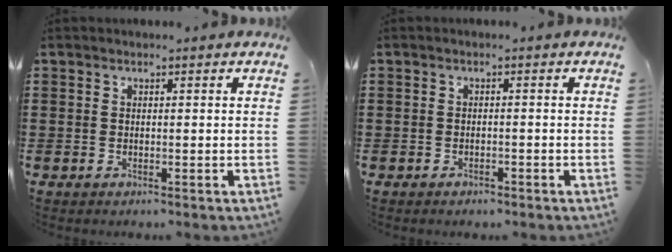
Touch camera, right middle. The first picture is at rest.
{"total": 1.0, "force": [-0.9, 0.3, 0.0], "torque": [-0.003, 0.001, -0.020]}